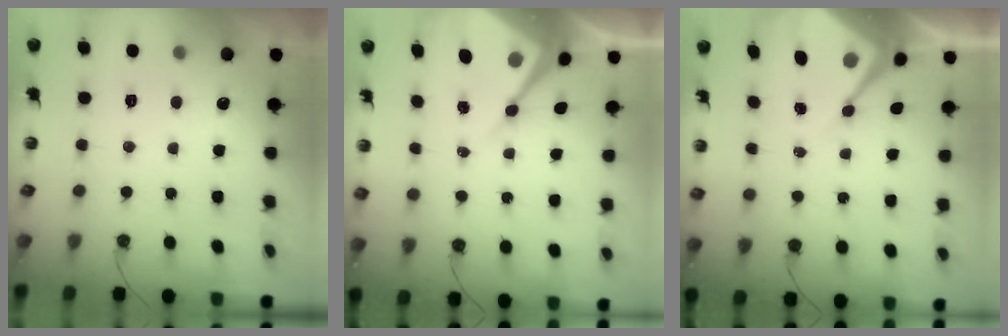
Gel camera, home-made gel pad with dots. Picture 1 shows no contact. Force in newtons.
{"total": 10.1, "press": 10.1, "slide": 0.8}
{"total": 7.7, "press": 7.7, "slide": 0.5}